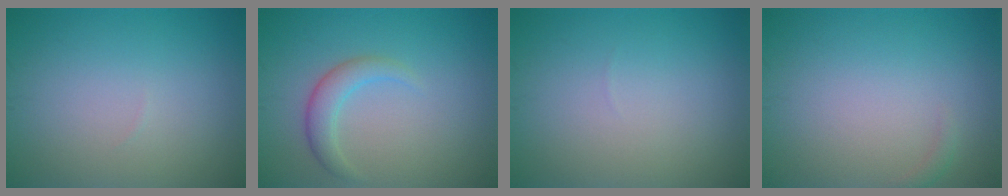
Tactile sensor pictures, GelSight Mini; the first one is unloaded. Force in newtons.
{"total": 2.4, "press": 2.4, "slide": 0.2}
{"total": 0.0}
{"total": 0.6, "press": 0.6, "slide": 0.2}